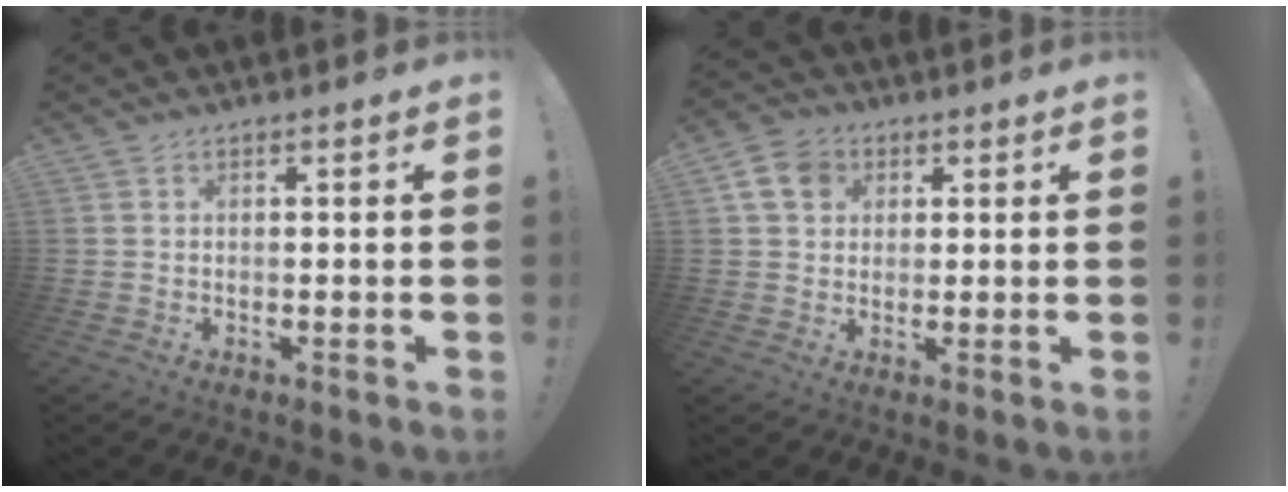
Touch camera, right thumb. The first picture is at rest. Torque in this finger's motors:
{"motor_torque": [0.07, 0.19, 0.42, 0.08, -0.01]}